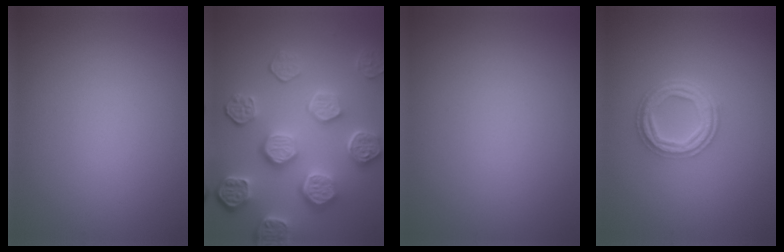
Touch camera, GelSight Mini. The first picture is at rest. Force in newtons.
{"total": 8.1, "press": 6.1, "slide": 5.3}
{"total": 0.0}
{"total": 4.3, "press": 3.3, "slide": 2.7}